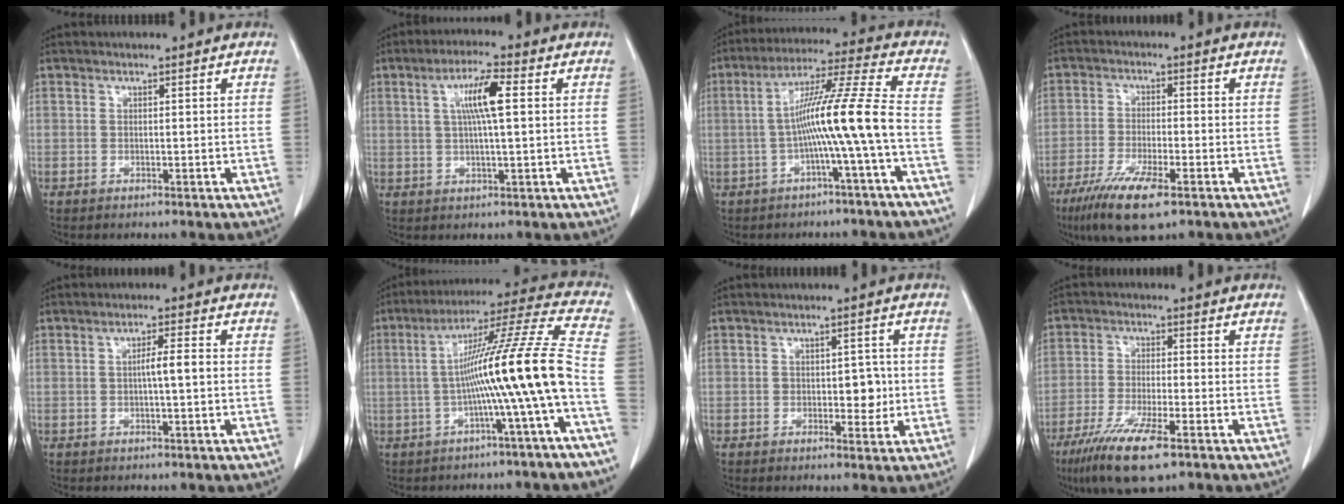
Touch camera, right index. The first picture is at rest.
{"total": 6.6, "force": [1.5, 0.4, 6.4], "torque": [-0.117, 0.006, 0.025]}
{"total": 11.1, "force": [-2.2, -2.0, 10.7], "torque": [-0.191, 0.023, -0.040]}
{"total": 9.2, "force": [-5.6, 1.7, 7.1], "torque": [-0.135, -0.021, -0.097]}
{"total": 3.0, "force": [-0.2, 0.1, 3.0], "torque": [-0.053, 0.002, -0.005]}
{"total": 15.3, "force": [-2.9, -2.2, 14.9], "torque": [-0.232, 0.019, -0.057]}
{"total": 3.8, "force": [-0.3, 2.1, 3.1], "torque": [-0.034, 0.002, -0.001]}
{"total": 10.4, "force": [-6.4, 1.6, 8.0], "torque": [-0.153, -0.026, -0.109]}